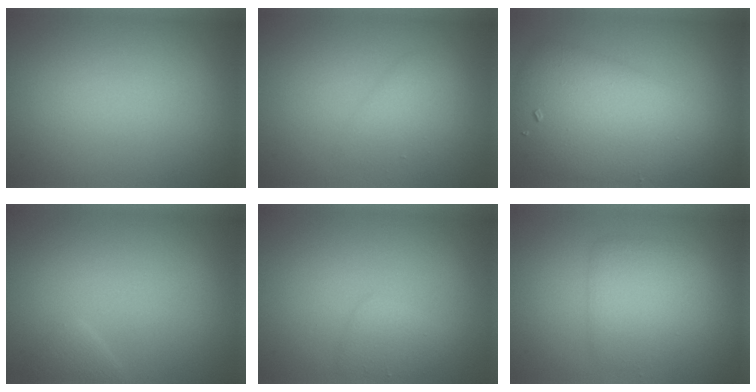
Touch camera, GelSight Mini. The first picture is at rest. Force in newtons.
{"total": 1.7, "press": 1.7, "slide": 0.2}
{"total": 7.1, "press": 7.1, "slide": 0.1}
{"total": 1.1, "press": 1.1, "slide": 0.1}
{"total": 1.7, "press": 1.7, "slide": 0.0}
{"total": 3.5, "press": 3.5, "slide": 0.2}